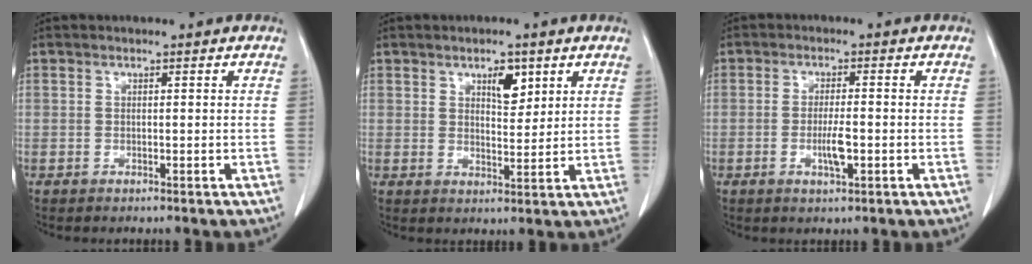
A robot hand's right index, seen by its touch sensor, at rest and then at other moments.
{"total": 4.4, "force": [2.4, 1.8, 3.2], "torque": [-0.050, -0.003, 0.041]}
{"total": 3.7, "force": [-1.0, 0.6, 3.5], "torque": [-0.069, -0.004, -0.016]}